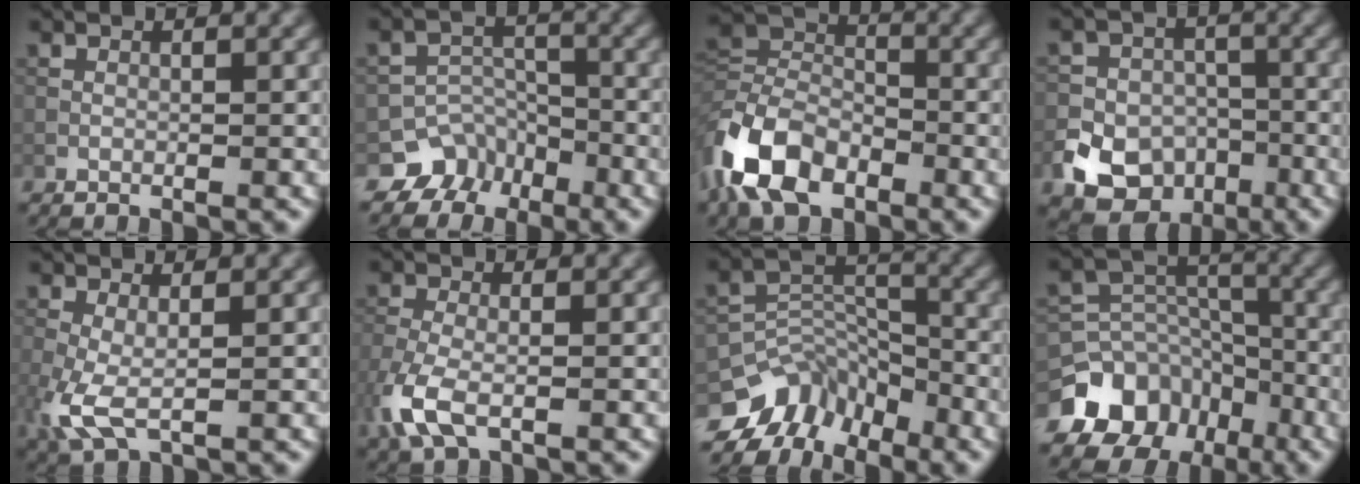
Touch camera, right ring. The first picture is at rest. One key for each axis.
{"total": 5.3, "fx": -3.9, "fy": 3.6, "fz": 0.5, "tx": 0.010, "ty": -0.004, "tz": -0.054}
{"total": 10.0, "fx": -5.1, "fy": 6.2, "fz": 5.9, "tx": -0.131, "ty": -0.010, "tz": -0.116}
{"total": 11.2, "fx": -5.6, "fy": 9.2, "fz": 3.0, "tx": -0.041, "ty": -0.033, "tz": -0.110}
{"total": 3.7, "fx": -0.7, "fy": 1.5, "fz": 3.3, "tx": -0.093, "ty": -0.007, "tz": -0.017}
{"total": 4.7, "fx": -2.0, "fy": 2.1, "fz": 3.6, "tx": -0.098, "ty": -0.009, "tz": -0.048}
{"total": 8.3, "fx": -6.3, "fy": 4.8, "fz": 2.4, "tx": -0.024, "ty": 0.014, "tz": -0.109}
{"total": 12.6, "fx": -8.1, "fy": 9.1, "fz": 3.0, "tx": -0.069, "ty": -0.004, "tz": -0.133}